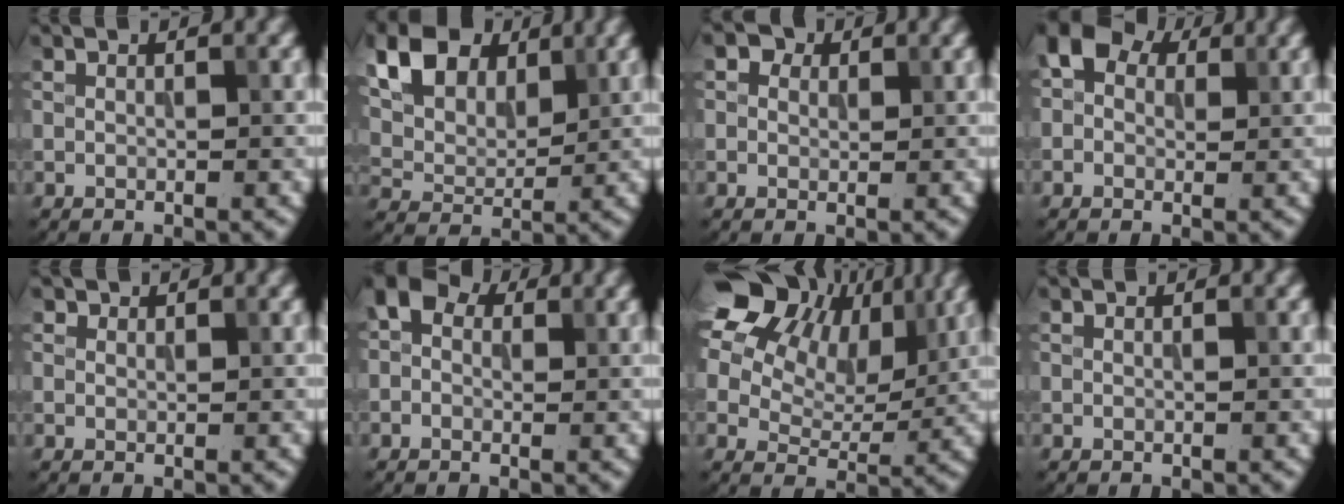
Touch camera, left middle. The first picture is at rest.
{"total": 9.0, "force": [4.7, 5.9, 4.8], "torque": [-0.122, 0.019, 0.084]}
{"total": 2.4, "force": [1.4, 1.7, 1.1], "torque": [-0.015, 0.004, -0.001]}
{"total": 4.4, "force": [1.7, 3.3, 2.4], "torque": [-0.033, 0.011, 0.002]}
{"total": 0.7, "force": [0.5, 0.4, 0.0], "torque": [0.002, -0.003, 0.007]}
{"total": 3.1, "force": [0.9, 2.3, 1.8], "torque": [-0.029, 0.012, -0.010]}
{"total": 18.4, "force": [8.9, 12.7, 9.9], "torque": [-0.209, 0.051, 0.161]}
{"total": 0.0}